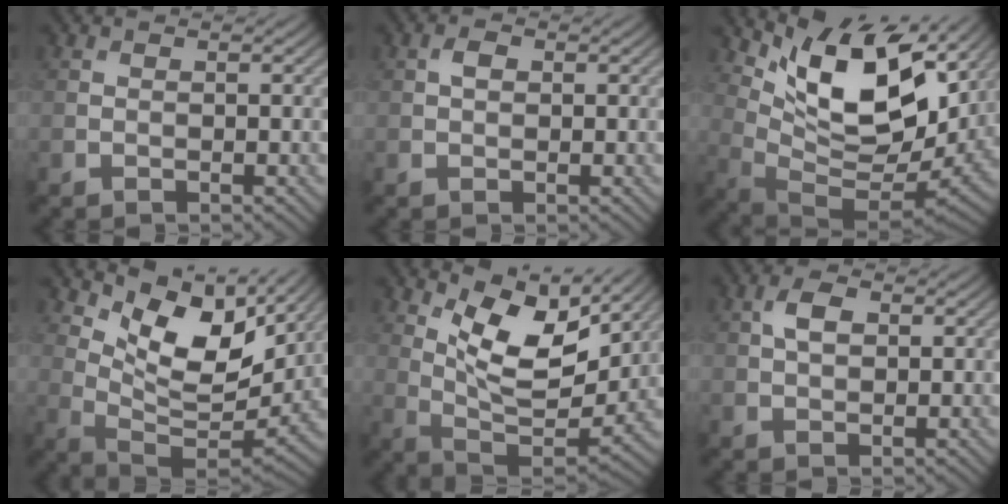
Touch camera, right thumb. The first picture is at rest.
{"total": 1.4, "force": [0.3, 1.0, 1.0], "torque": [-0.019, 0.003, 0.002]}
{"total": 13.1, "force": [6.8, 5.3, 10.0], "torque": [-0.186, -0.006, 0.138]}
{"total": 11.7, "force": [6.7, 5.3, 8.0], "torque": [-0.168, -0.007, 0.130]}
{"total": 11.4, "force": [6.0, 4.5, 8.5], "torque": [-0.175, -0.010, 0.114]}
{"total": 2.9, "force": [0.8, 1.7, 2.2], "torque": [-0.047, 0.005, 0.013]}